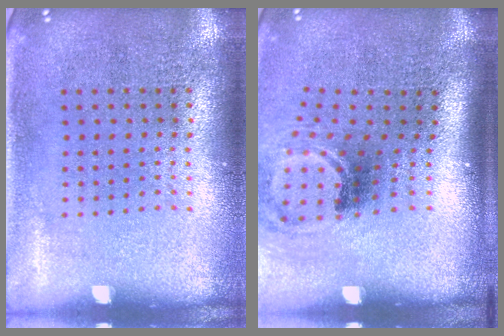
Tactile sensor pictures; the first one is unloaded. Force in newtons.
{"total": 2.0, "press": 1.3, "slide": 1.5}